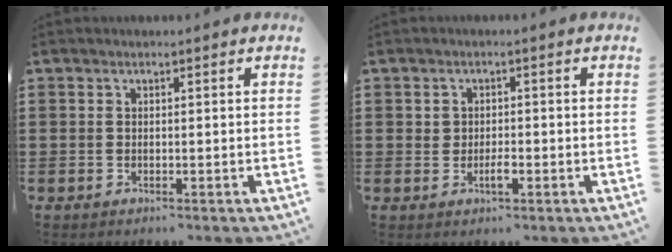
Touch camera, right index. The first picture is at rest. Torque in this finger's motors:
{"motor_torque": [0.19, -0.11, 0.01, 0.00]}